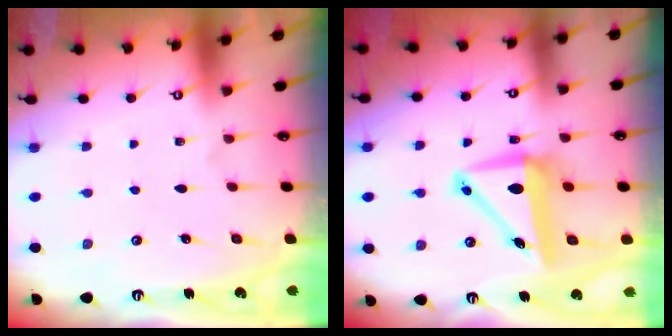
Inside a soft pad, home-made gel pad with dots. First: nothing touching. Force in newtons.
{"total": 8.1, "press": 7.9, "slide": 1.8}